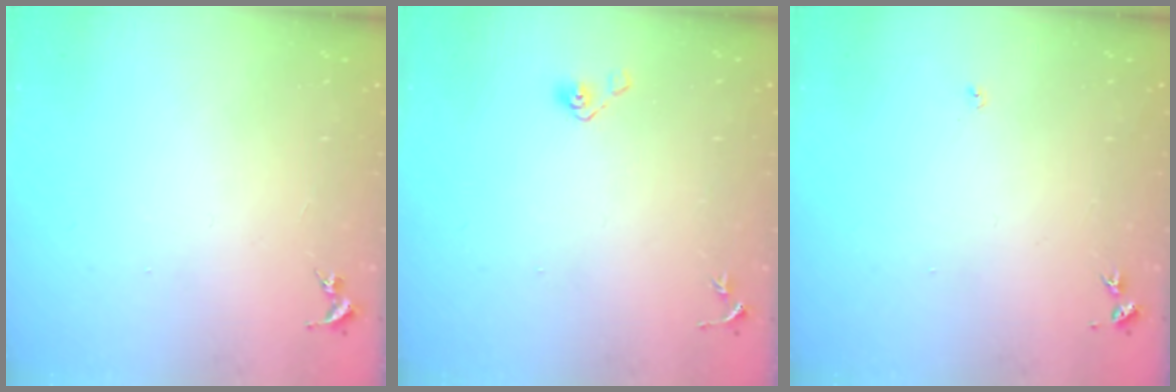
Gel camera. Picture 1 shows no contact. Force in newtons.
{"total": 5.0, "press": 4.4, "slide": 2.3}
{"total": 3.0, "press": 3.0, "slide": 0.4}